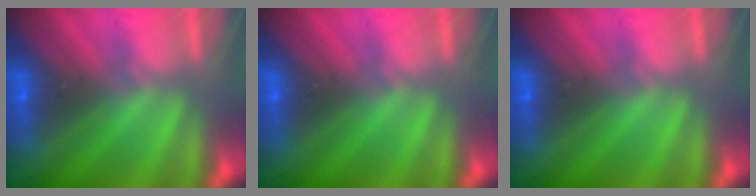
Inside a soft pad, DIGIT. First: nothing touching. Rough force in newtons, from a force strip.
{"total": 0.0}
{"total": 0.0}